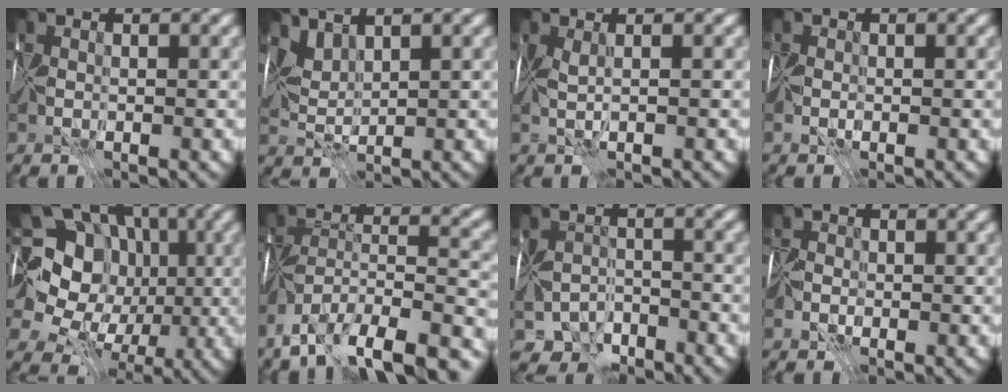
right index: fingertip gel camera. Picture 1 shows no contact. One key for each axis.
{"total": 3.1, "fx": 2.7, "fy": 0.8, "fz": 1.2, "tx": -0.038, "ty": 0.008, "tz": 0.055}
{"total": 1.5, "fx": 0.5, "fy": 0.3, "fz": 1.4, "tx": -0.021, "ty": 0.007, "tz": 0.003}
{"total": 0.9, "fx": -0.4, "fy": 0.7, "fz": 0.4, "tx": -0.011, "ty": 0.003, "tz": -0.017}
{"total": 16.6, "fx": 1.6, "fy": 13.9, "fz": 8.9, "tx": -0.190, "ty": 0.055, "tz": 0.013}
{"total": 14.9, "fx": -12.1, "fy": 4.8, "fz": 7.2, "tx": -0.127, "ty": -0.002, "tz": -0.175}
{"total": 4.4, "fx": -3.4, "fy": 2.6, "fz": 1.1, "tx": -0.011, "ty": -0.006, "tz": -0.067}
{"total": 1.2, "fx": -0.6, "fy": 1.0, "fz": 0.3, "tx": -0.005, "ty": 0.005, "tz": -0.021}